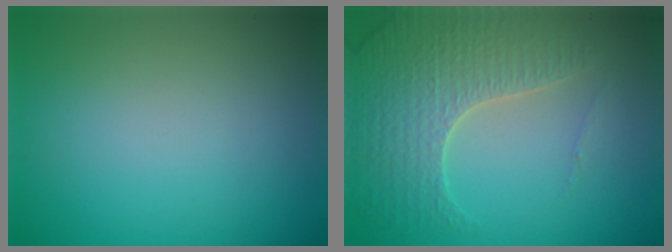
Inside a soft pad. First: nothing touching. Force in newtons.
{"total": 4.6, "press": 4.2, "slide": 1.9}